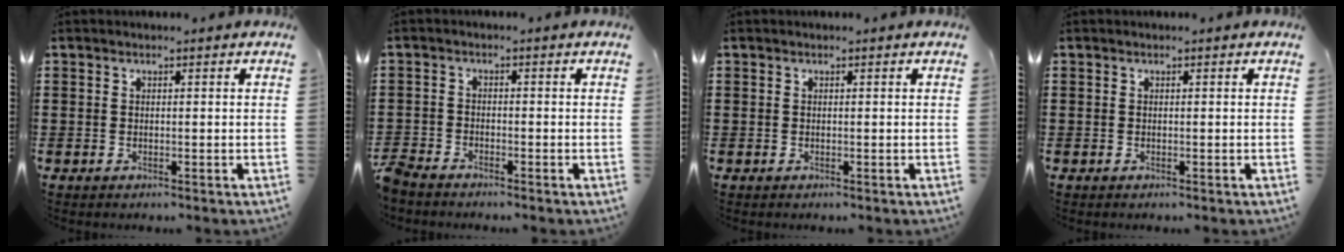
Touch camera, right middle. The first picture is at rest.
{"total": 2.5, "force": [-2.4, 0.4, 0.5], "torque": [-0.032, -0.004, -0.057]}
{"total": 0.0}
{"total": 0.0}